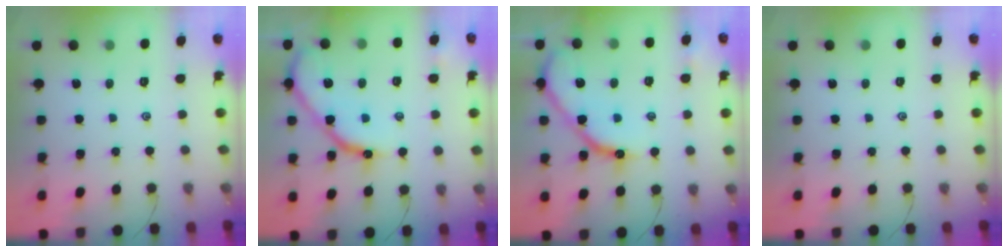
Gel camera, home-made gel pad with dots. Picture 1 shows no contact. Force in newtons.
{"total": 12.2, "press": 12.1, "slide": 1.4}
{"total": 13.1, "press": 13.0, "slide": 1.3}
{"total": 0.0}